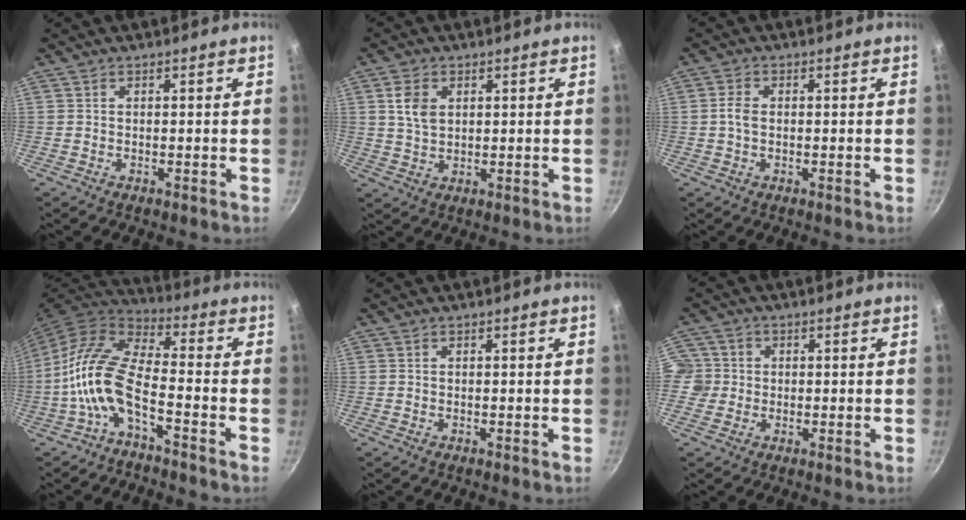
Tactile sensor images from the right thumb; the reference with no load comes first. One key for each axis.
{"total": 5.4, "fx": 1.6, "fy": 3.7, "fz": 3.6, "tx": -0.059, "ty": -0.005, "tz": 0.032}
{"total": 2.7, "fx": 0.0, "fy": 1.8, "fz": 2.0, "tx": -0.043, "ty": 0.008, "tz": -0.005}
{"total": 12.2, "fx": -4.6, "fy": 5.1, "fz": 10.1, "tx": -0.208, "ty": 0.045, "tz": -0.100}
{"total": 0.0}
{"total": 5.1, "fx": -0.2, "fy": 4.9, "fz": 1.2, "tx": 0.003, "ty": 0.007, "tz": -0.012}